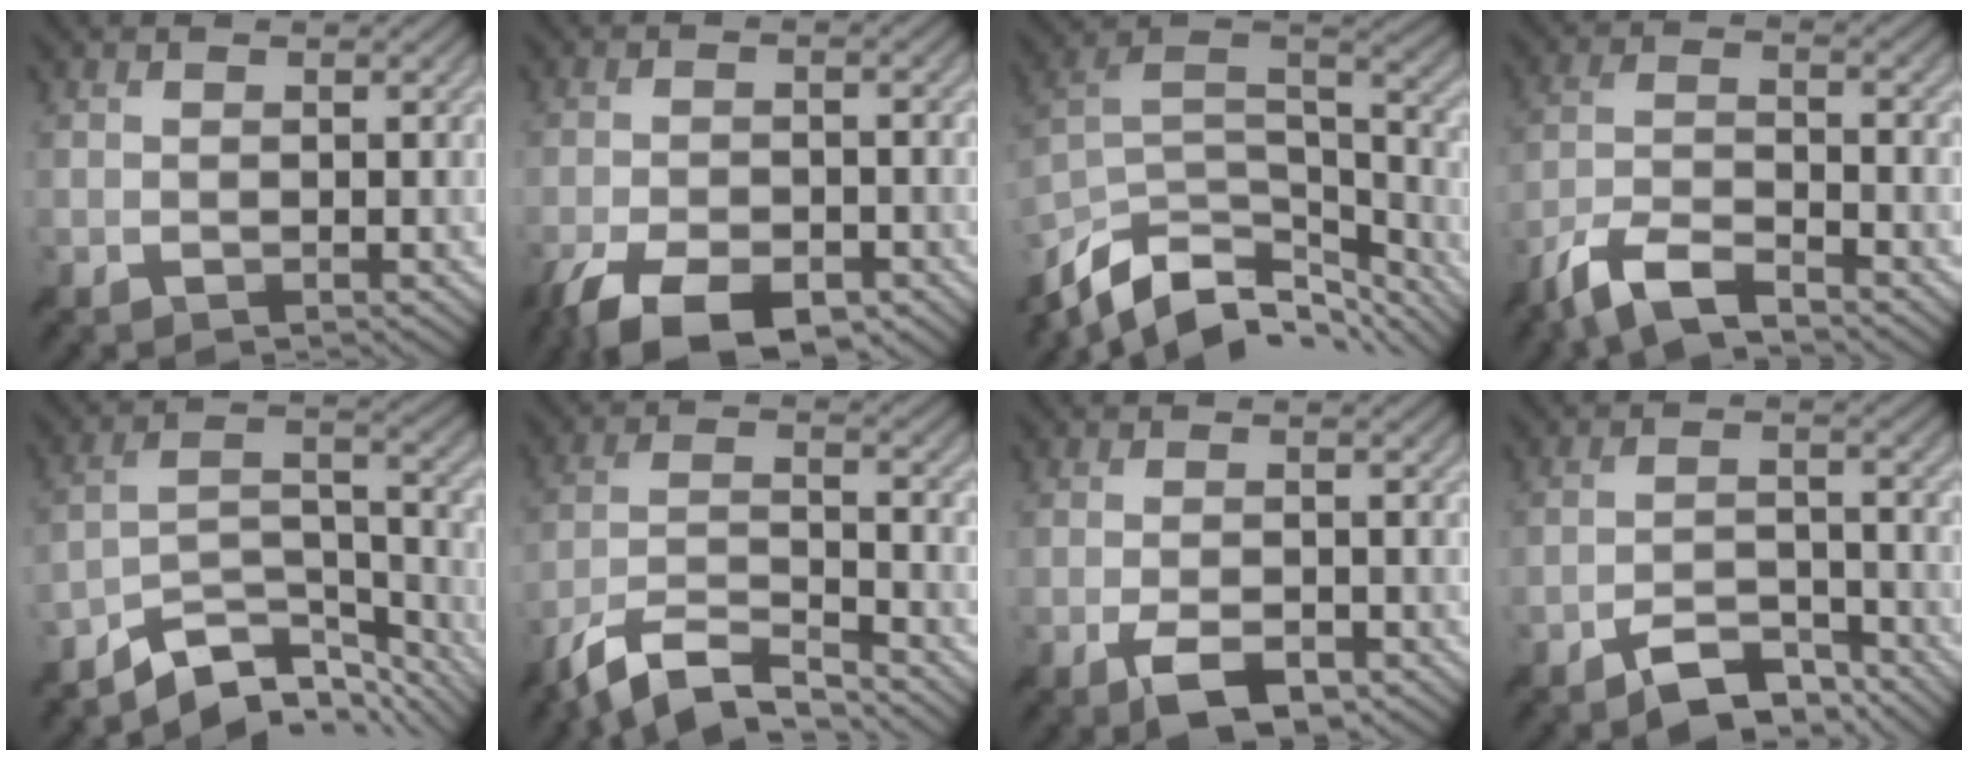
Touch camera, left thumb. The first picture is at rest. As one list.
[{"total": 9.8, "force": [-6.5, 3.6, 6.5], "torque": [-0.121, -0.007, -0.116]}, {"total": 14.1, "force": [-9.2, 7.0, 7.9], "torque": [-0.210, -0.019, -0.146]}, {"total": 7.2, "force": [-5.6, 1.6, 4.3], "torque": [-0.091, -0.004, -0.122]}, {"total": 11.0, "force": [-8.9, 3.5, 5.4], "torque": [-0.090, 0.000, -0.165]}, {"total": 9.7, "force": [-7.7, 2.3, 5.5], "torque": [-0.113, -0.001, -0.155]}, {"total": 5.1, "force": [-2.7, 1.6, 3.9], "torque": [-0.080, 0.004, -0.049]}, {"total": 6.4, "force": [-4.9, 2.1, 3.5], "torque": [-0.065, 0.005, -0.091]}]